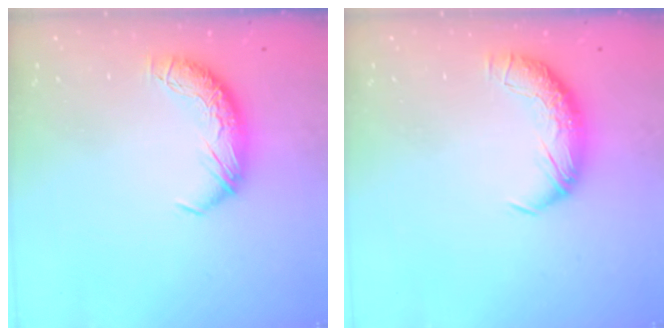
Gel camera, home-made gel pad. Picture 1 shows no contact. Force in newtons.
{"total": 1.7, "press": 0.6, "slide": 1.6}